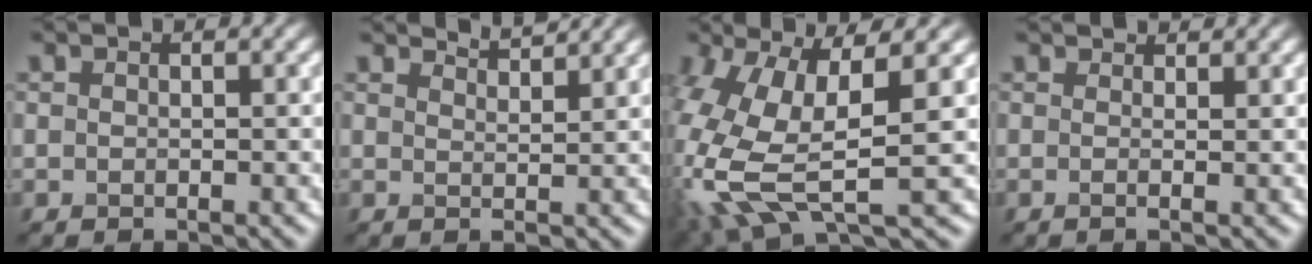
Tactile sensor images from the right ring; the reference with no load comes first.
{"total": 2.9, "force": [2.7, 0.2, 0.9], "torque": [-0.010, -0.001, 0.035]}
{"total": 11.4, "force": [-0.9, 5.5, 9.9], "torque": [-0.236, -0.030, -0.011]}
{"total": 2.5, "force": [1.8, 0.7, 1.6], "torque": [-0.021, -0.010, 0.002]}